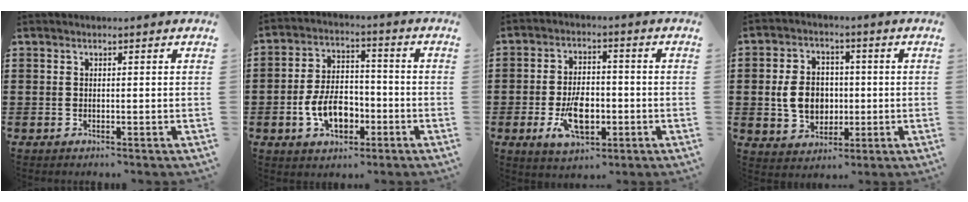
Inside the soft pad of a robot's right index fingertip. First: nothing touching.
{"total": 8.0, "force": [-2.7, 5.1, 5.7], "torque": [-0.119, 0.003, -0.054]}
{"total": 8.0, "force": [-2.3, 4.2, 6.4], "torque": [-0.117, -0.007, -0.043]}
{"total": 7.4, "force": [-0.3, 5.9, 4.5], "torque": [-0.095, 0.005, -0.012]}